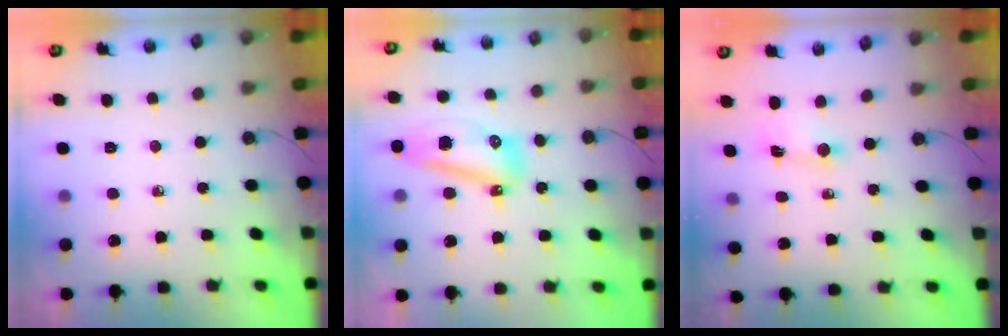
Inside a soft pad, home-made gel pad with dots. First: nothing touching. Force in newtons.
{"total": 18.4, "press": 13.7, "slide": 12.3}
{"total": 1.5, "press": 1.5, "slide": 0.2}